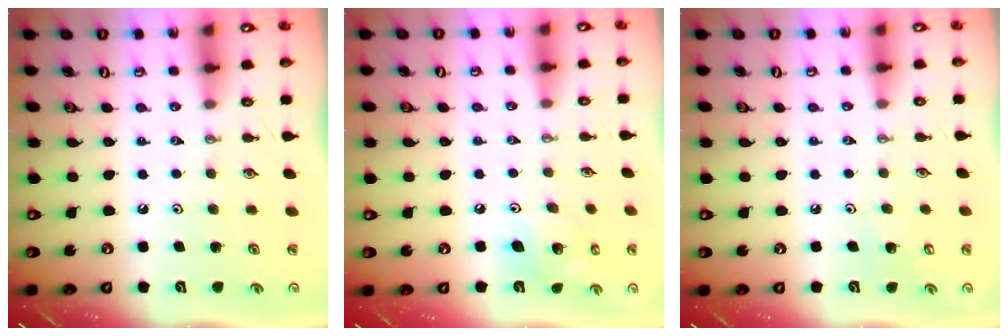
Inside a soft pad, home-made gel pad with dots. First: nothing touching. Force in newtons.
{"total": 9.5, "press": 9.1, "slide": 2.6}
{"total": 3.8, "press": 3.8, "slide": 0.4}